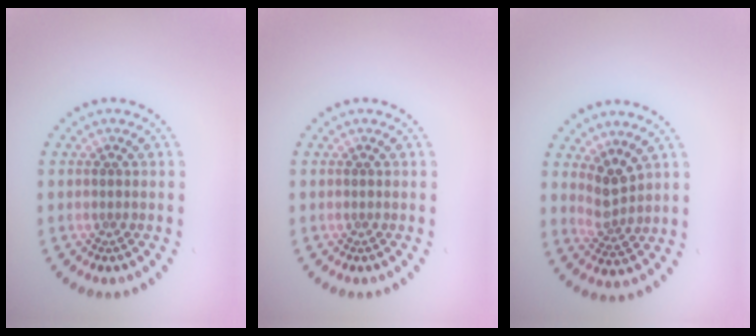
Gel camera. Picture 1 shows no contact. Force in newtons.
{"total": 0.0}
{"total": 2.5, "press": 2.0, "slide": 1.6}